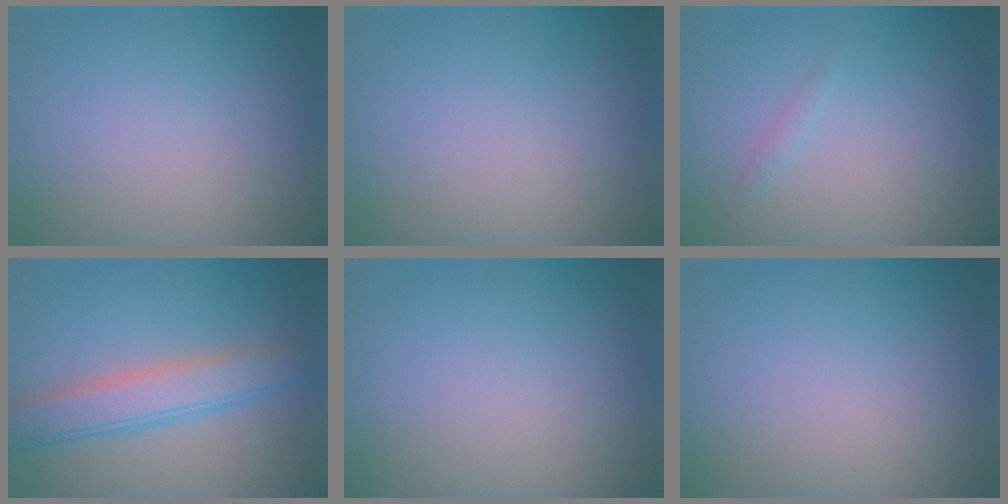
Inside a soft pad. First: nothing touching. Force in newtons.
{"total": 0.0}
{"total": 0.7, "press": 0.7, "slide": 0.0}
{"total": 3.9, "press": 3.9, "slide": 0.2}
{"total": 0.0}
{"total": 0.0}